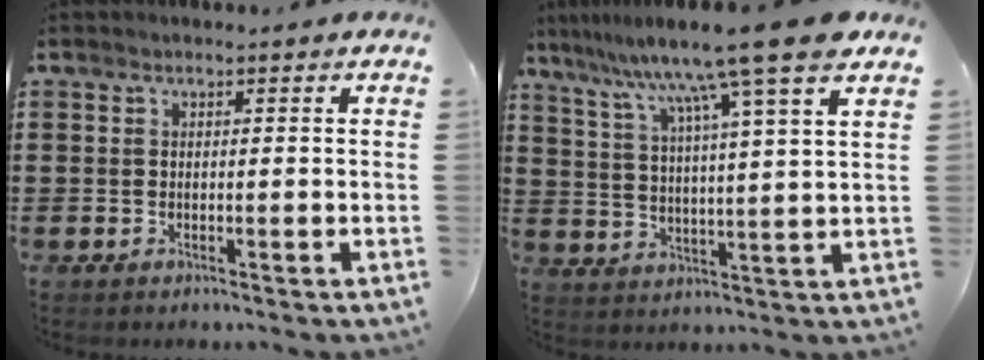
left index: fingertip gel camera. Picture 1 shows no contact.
{"total": 12.3, "force": [9.5, -1.1, 7.7], "torque": [-0.167, -0.051, 0.147]}